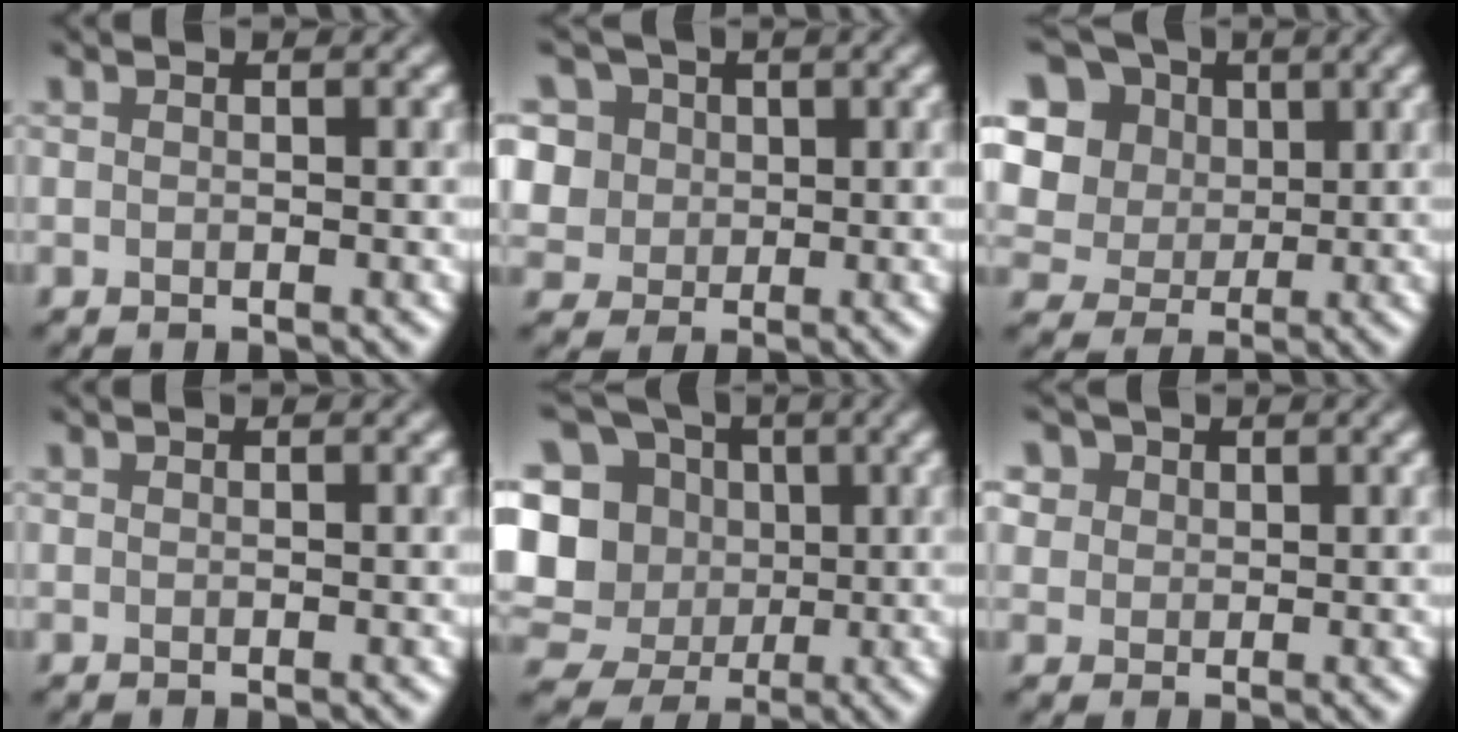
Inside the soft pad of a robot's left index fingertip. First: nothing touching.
{"total": 8.2, "force": [3.8, 6.5, 3.2], "torque": [-0.068, 0.022, 0.043]}
{"total": 12.4, "force": [4.6, 10.3, 5.2], "torque": [-0.143, 0.025, 0.081]}
{"total": 0.0}
{"total": 14.7, "force": [1.6, 13.5, 5.6], "torque": [-0.175, 0.029, 0.009]}
{"total": 4.2, "force": [2.3, 3.2, 1.4], "torque": [-0.034, 0.011, 0.035]}